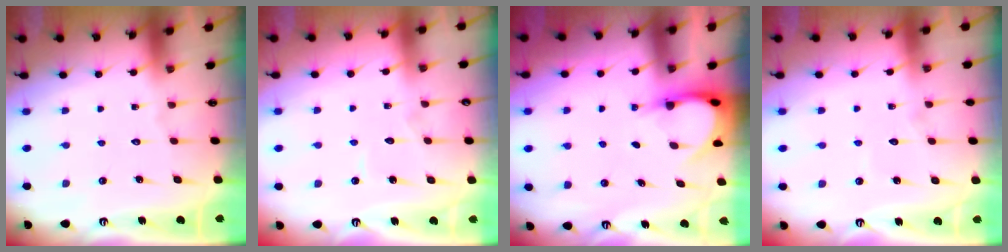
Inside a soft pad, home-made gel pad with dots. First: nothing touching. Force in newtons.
{"total": 3.7, "press": 3.7, "slide": 0.2}
{"total": 3.8, "press": 3.8, "slide": 0.4}
{"total": 4.7, "press": 4.7, "slide": 0.4}